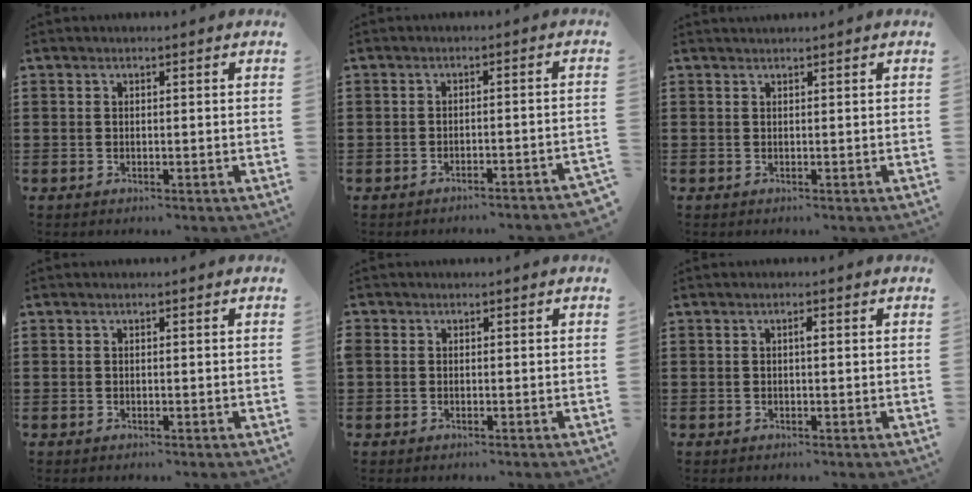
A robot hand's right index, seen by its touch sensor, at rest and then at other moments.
{"total": 2.1, "force": [-2.0, -0.2, 0.4], "torque": [-0.012, 0.000, -0.043]}
{"total": 0.0}
{"total": 0.0}
{"total": 0.8, "force": [-0.2, 0.7, 0.1], "torque": [-0.003, 0.006, -0.006]}
{"total": 0.8, "force": [0.1, 0.2, 0.8], "torque": [-0.016, 0.000, 0.002]}